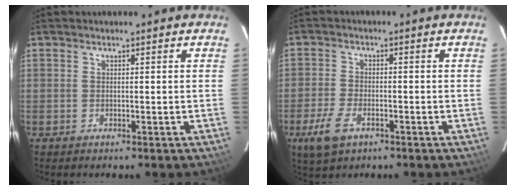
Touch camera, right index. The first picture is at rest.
{"total": 7.0, "force": [-3.7, 3.6, 4.7], "torque": [-0.120, -0.008, -0.069]}